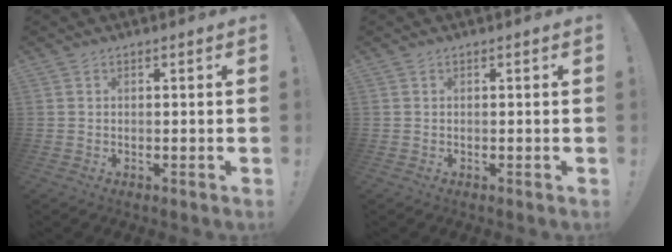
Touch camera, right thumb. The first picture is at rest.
{"total": 0.0}